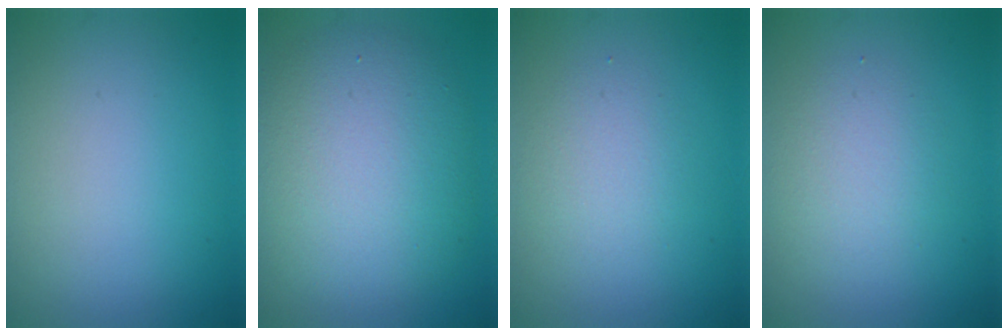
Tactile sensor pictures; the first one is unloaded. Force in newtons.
{"total": 8.5, "press": 8.4, "slide": 0.6}
{"total": 2.2, "press": 2.2, "slide": 0.0}
{"total": 2.8, "press": 2.8, "slide": 0.2}